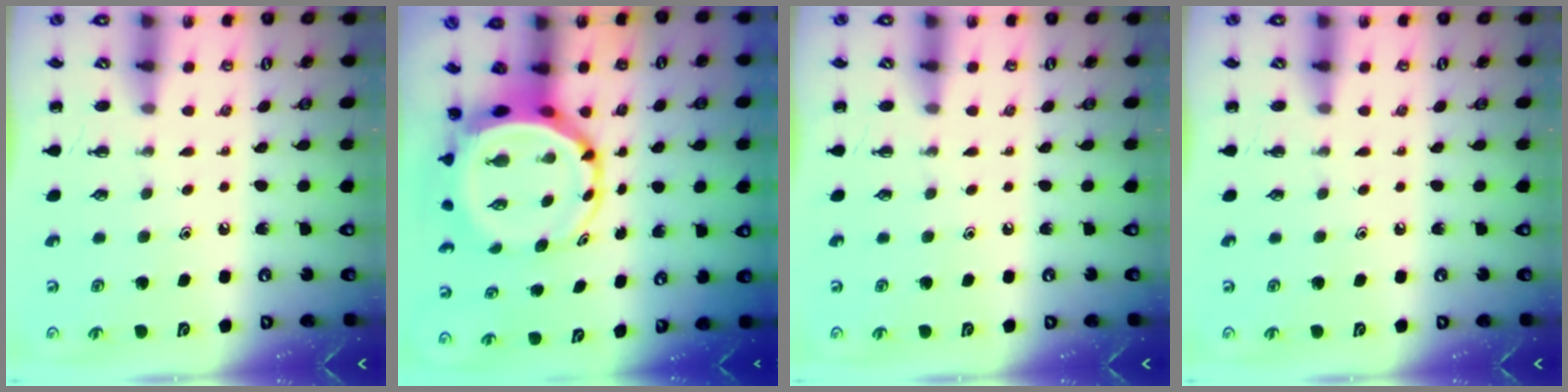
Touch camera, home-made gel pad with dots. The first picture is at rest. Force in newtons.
{"total": 7.6, "press": 7.2, "slide": 2.3}
{"total": 0.0}
{"total": 0.0}